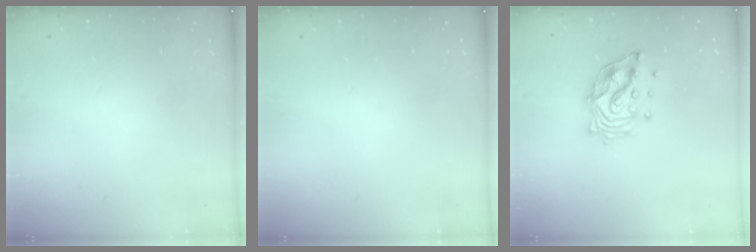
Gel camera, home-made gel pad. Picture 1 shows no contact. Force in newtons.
{"total": 0.0}
{"total": 13.9, "press": 13.8, "slide": 1.4}